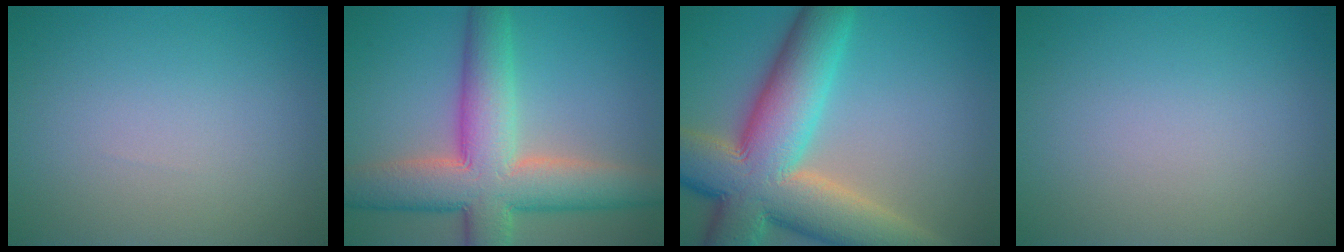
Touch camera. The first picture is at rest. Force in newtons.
{"total": 10.3, "press": 10.2, "slide": 0.6}
{"total": 13.9, "press": 13.9, "slide": 0.9}
{"total": 0.0}